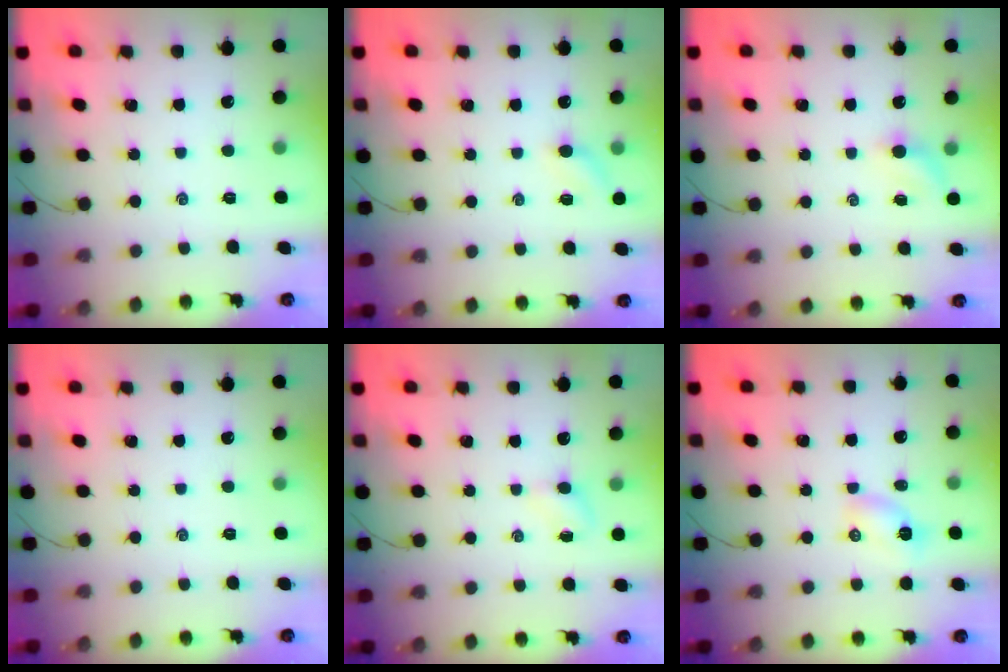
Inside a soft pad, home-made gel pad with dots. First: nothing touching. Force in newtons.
{"total": 3.7, "press": 3.6, "slide": 0.9}
{"total": 3.5, "press": 3.4, "slide": 0.9}
{"total": 0.0}
{"total": 2.8, "press": 2.6, "slide": 0.9}
{"total": 4.2, "press": 4.0, "slide": 1.3}